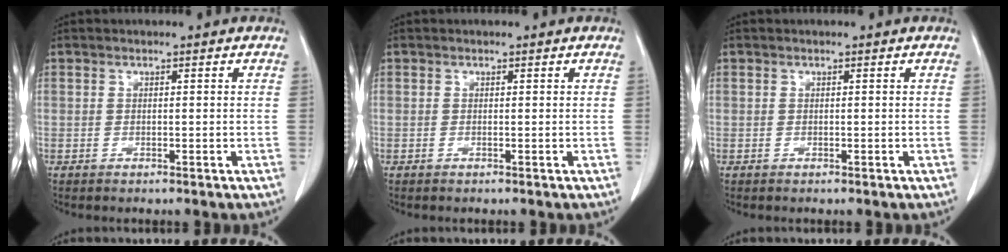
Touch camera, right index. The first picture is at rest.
{"total": 0.0}
{"total": 0.0}